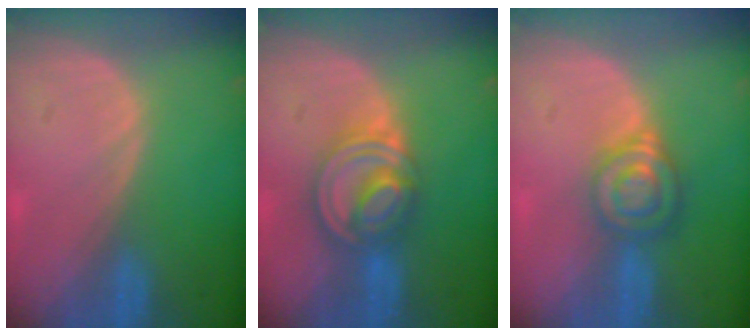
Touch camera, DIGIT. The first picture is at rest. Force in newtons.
{"total": 8.2, "press": 6.9, "slide": 4.4}
{"total": 6.6, "press": 5.7, "slide": 3.3}